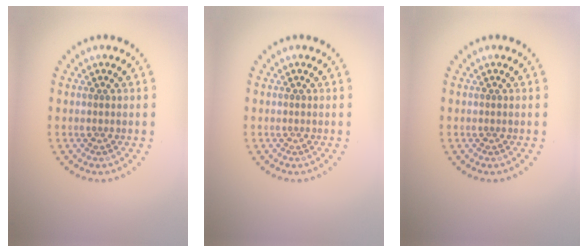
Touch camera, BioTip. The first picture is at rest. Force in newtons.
{"total": 0.0}
{"total": 0.0}